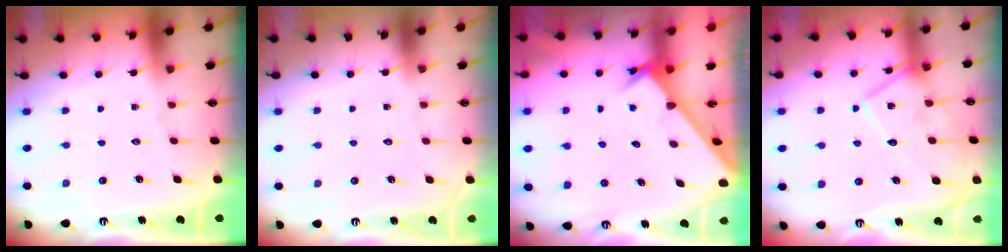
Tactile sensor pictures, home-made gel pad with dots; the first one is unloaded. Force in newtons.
{"total": 1.6, "press": 1.5, "slide": 0.1}
{"total": 2.5, "press": 2.5, "slide": 0.2}
{"total": 12.3, "press": 12.3, "slide": 0.5}